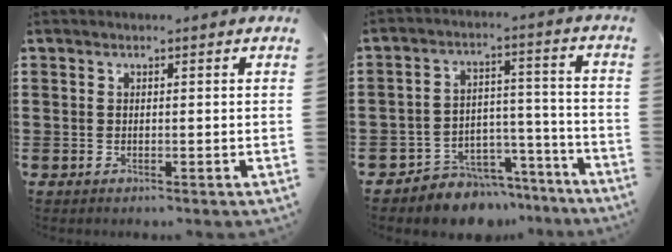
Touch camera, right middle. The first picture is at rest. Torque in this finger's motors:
{"motor_torque": [1.25, -0.89, 0.09, 0.06]}